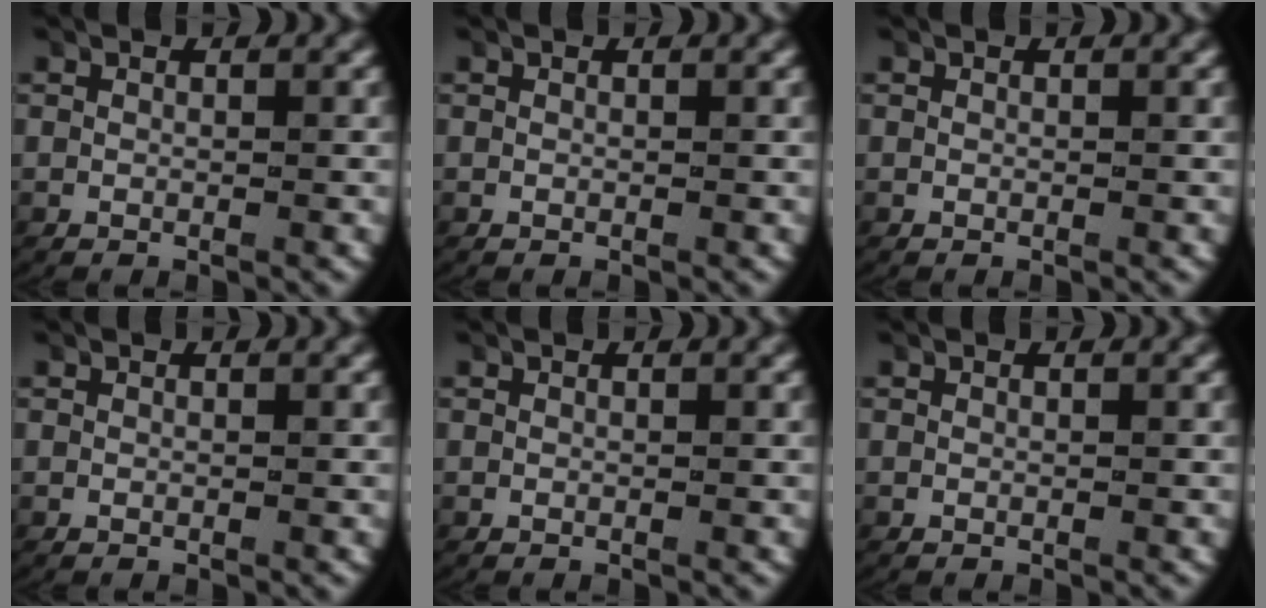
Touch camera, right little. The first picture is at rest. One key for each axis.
{"total": 0.0}
{"total": 0.0}
{"total": 0.0}
{"total": 0.0}
{"total": 0.0}